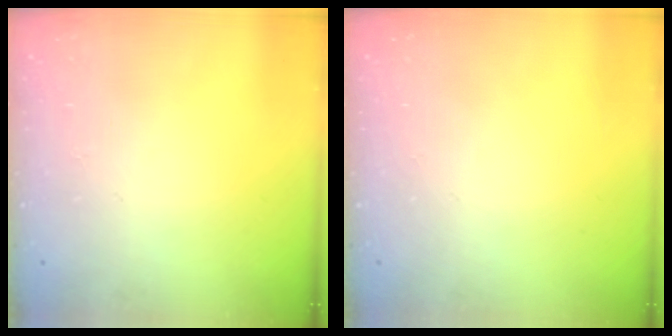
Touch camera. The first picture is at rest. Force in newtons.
{"total": 0.0}